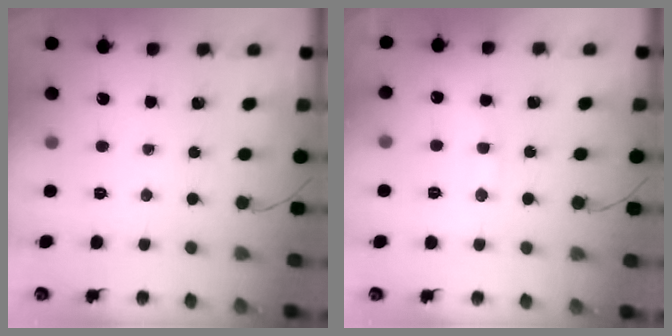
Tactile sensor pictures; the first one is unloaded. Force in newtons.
{"total": 9.0, "press": 8.9, "slide": 1.2}